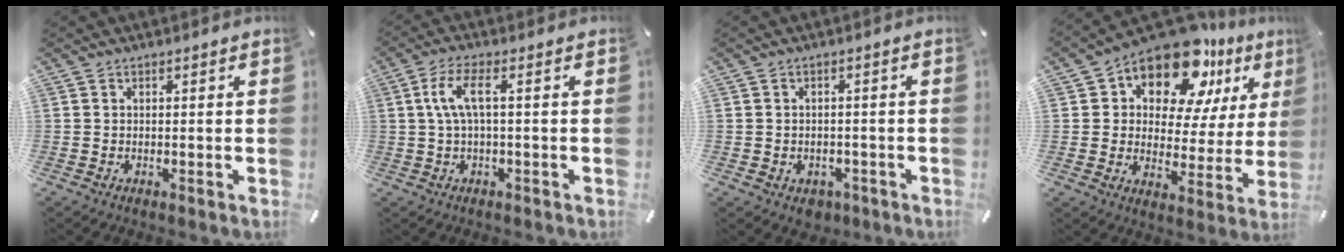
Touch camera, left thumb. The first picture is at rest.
{"total": 6.9, "force": [0.8, 2.0, 6.6], "torque": [-0.145, -0.002, 0.007]}
{"total": 2.9, "force": [-1.2, 2.5, 0.7], "torque": [-0.013, 0.008, -0.023]}
{"total": 15.0, "force": [11.2, 7.4, 6.6], "torque": [-0.115, -0.091, 0.196]}